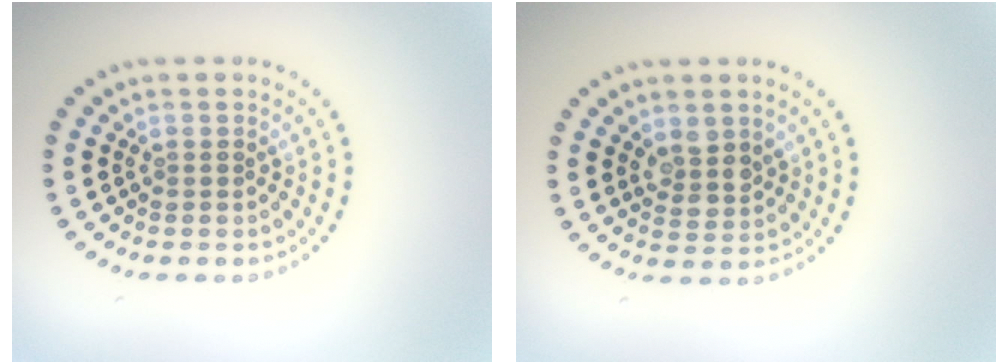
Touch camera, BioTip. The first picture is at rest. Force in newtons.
{"total": 2.3, "press": 2.0, "slide": 1.1}